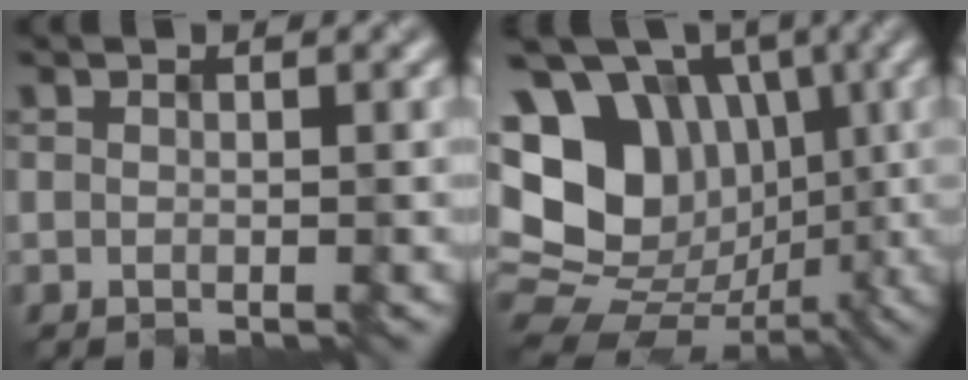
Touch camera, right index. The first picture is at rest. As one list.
[{"total": 16.4, "force": [2.2, 13.5, 9.1], "torque": [-0.177, 0.028, 0.024]}]